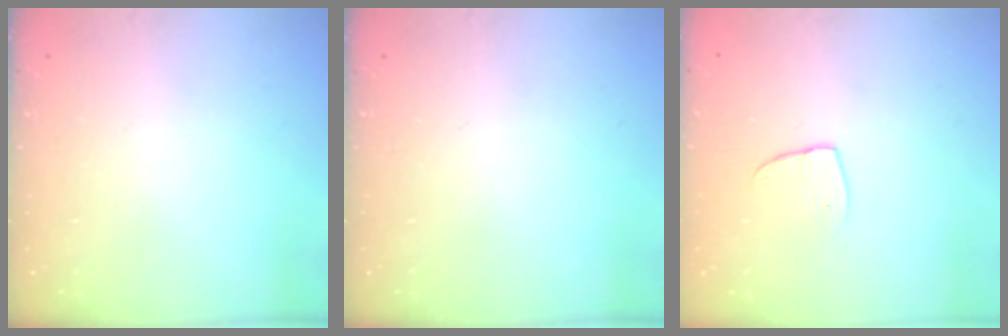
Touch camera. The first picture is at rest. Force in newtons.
{"total": 0.0}
{"total": 6.5, "press": 6.5, "slide": 0.5}